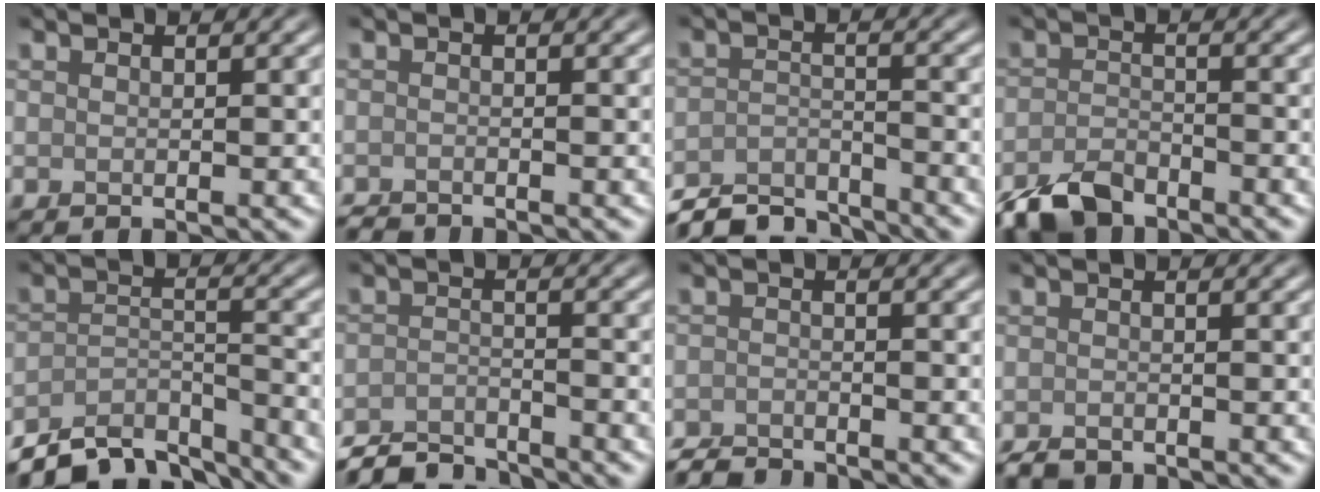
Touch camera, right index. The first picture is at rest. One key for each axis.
{"total": 1.4, "fx": -1.4, "fy": 0.1, "fz": 0.2, "tx": -0.001, "ty": -0.007, "tz": -0.029}
{"total": 5.7, "fx": -5.3, "fy": 1.4, "fz": 1.6, "tx": -0.027, "ty": -0.008, "tz": -0.099}
{"total": 4.3, "fx": -3.5, "fy": 1.7, "fz": 1.8, "tx": -0.033, "ty": -0.005, "tz": -0.071}
{"total": 7.4, "fx": -6.6, "fy": 1.9, "fz": 2.8, "tx": -0.050, "ty": -0.012, "tz": -0.107}
{"total": 4.5, "fx": -4.2, "fy": 0.9, "fz": 1.1, "tx": -0.021, "ty": -0.004, "tz": -0.084}
{"total": 2.8, "fx": -2.8, "fy": 0.4, "fz": 0.5, "tx": -0.008, "ty": -0.005, "tz": -0.057}
{"total": 1.5, "fx": -1.3, "fy": 0.5, "fz": 0.5, "tx": -0.008, "ty": -0.002, "tz": -0.025}